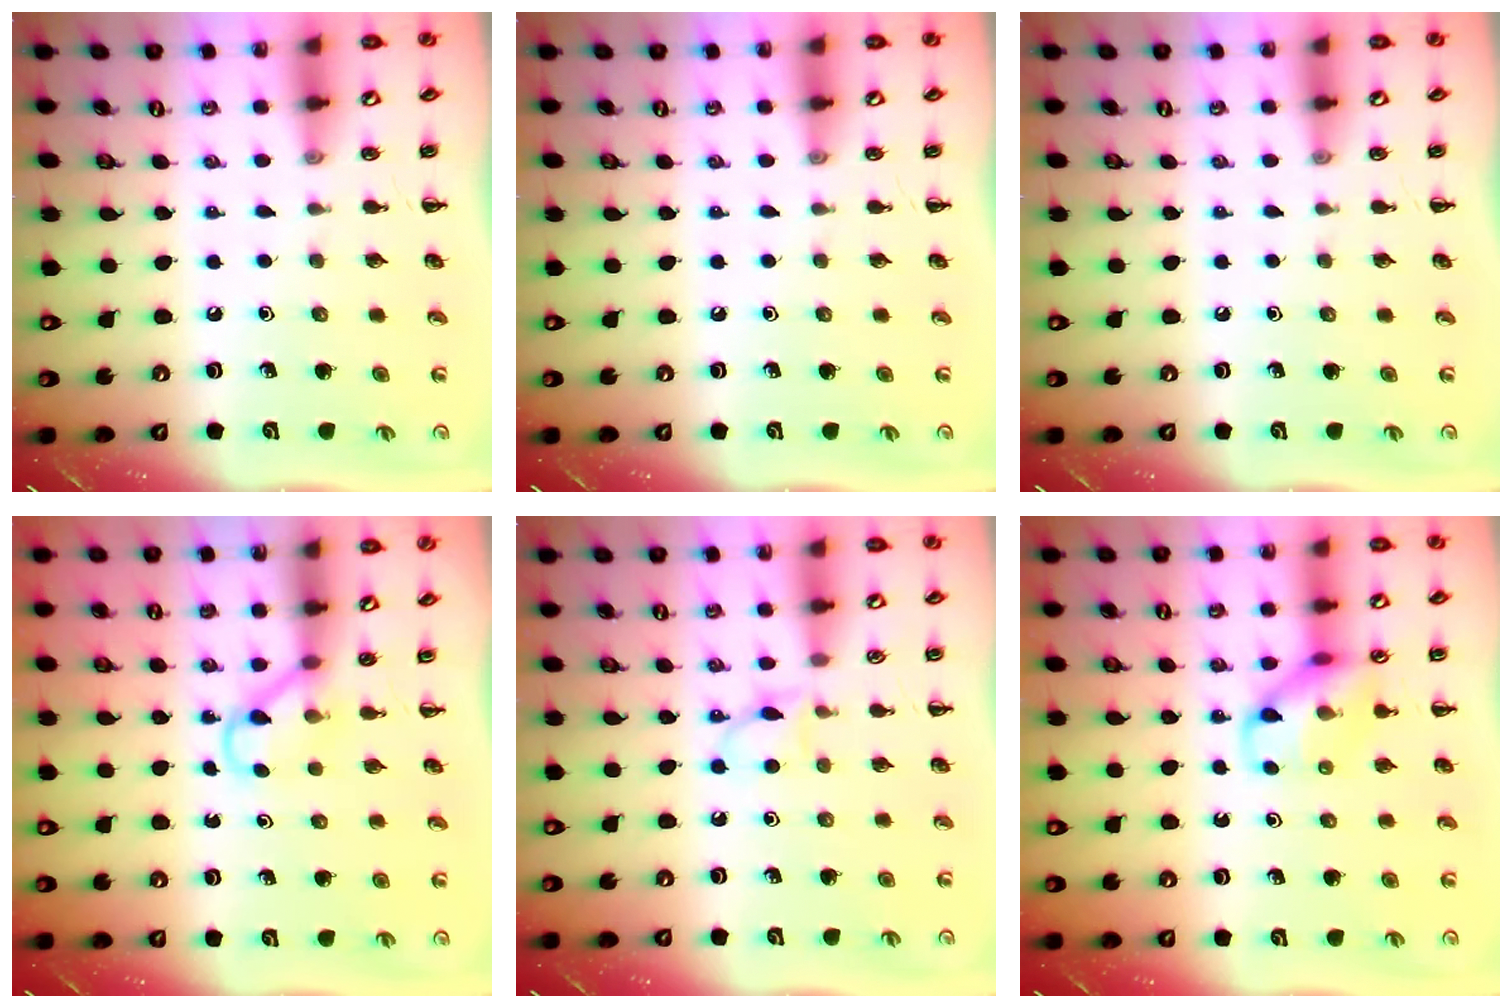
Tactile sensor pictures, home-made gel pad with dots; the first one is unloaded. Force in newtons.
{"total": 0.0}
{"total": 0.0}
{"total": 3.4, "press": 3.2, "slide": 1.0}
{"total": 4.7, "press": 4.4, "slide": 1.5}
{"total": 11.3, "press": 11.2, "slide": 1.5}